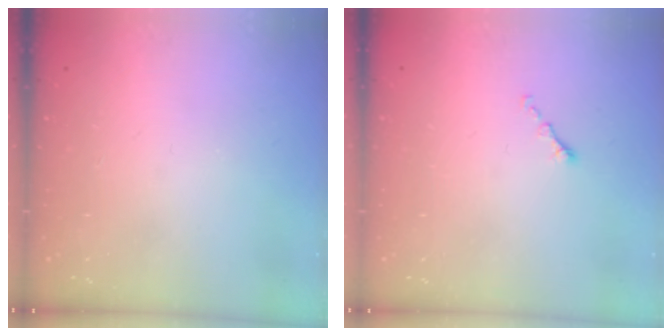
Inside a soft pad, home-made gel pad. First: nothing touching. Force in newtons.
{"total": 0.6, "press": 0.5, "slide": 0.2}